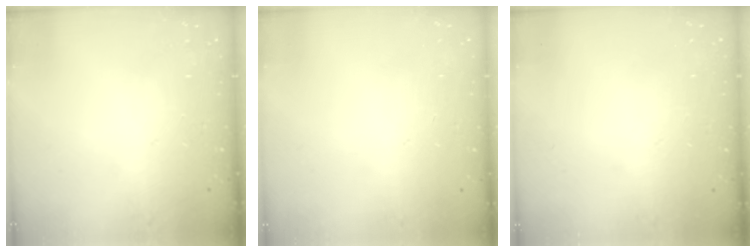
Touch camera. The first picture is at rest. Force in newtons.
{"total": 0.0}
{"total": 0.0}